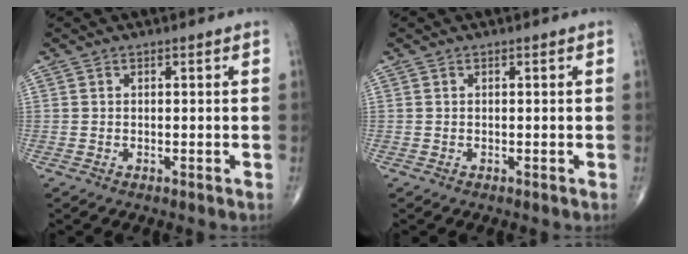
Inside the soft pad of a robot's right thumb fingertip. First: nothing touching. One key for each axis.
{"total": 0.0}